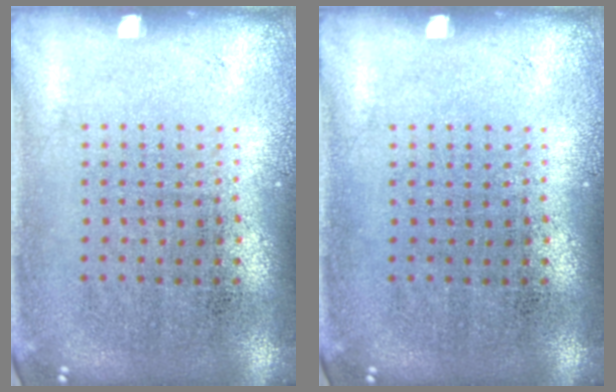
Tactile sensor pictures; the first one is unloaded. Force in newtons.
{"total": 0.0}